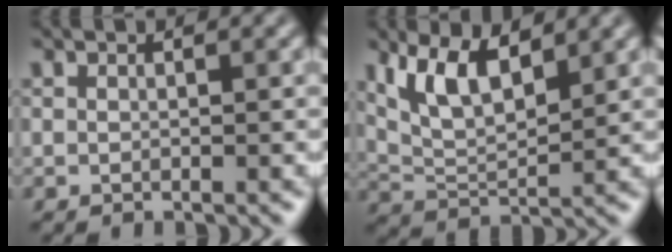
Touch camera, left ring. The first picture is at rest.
{"total": 6.1, "force": [3.0, 2.6, 4.7], "torque": [-0.095, 0.008, 0.056]}